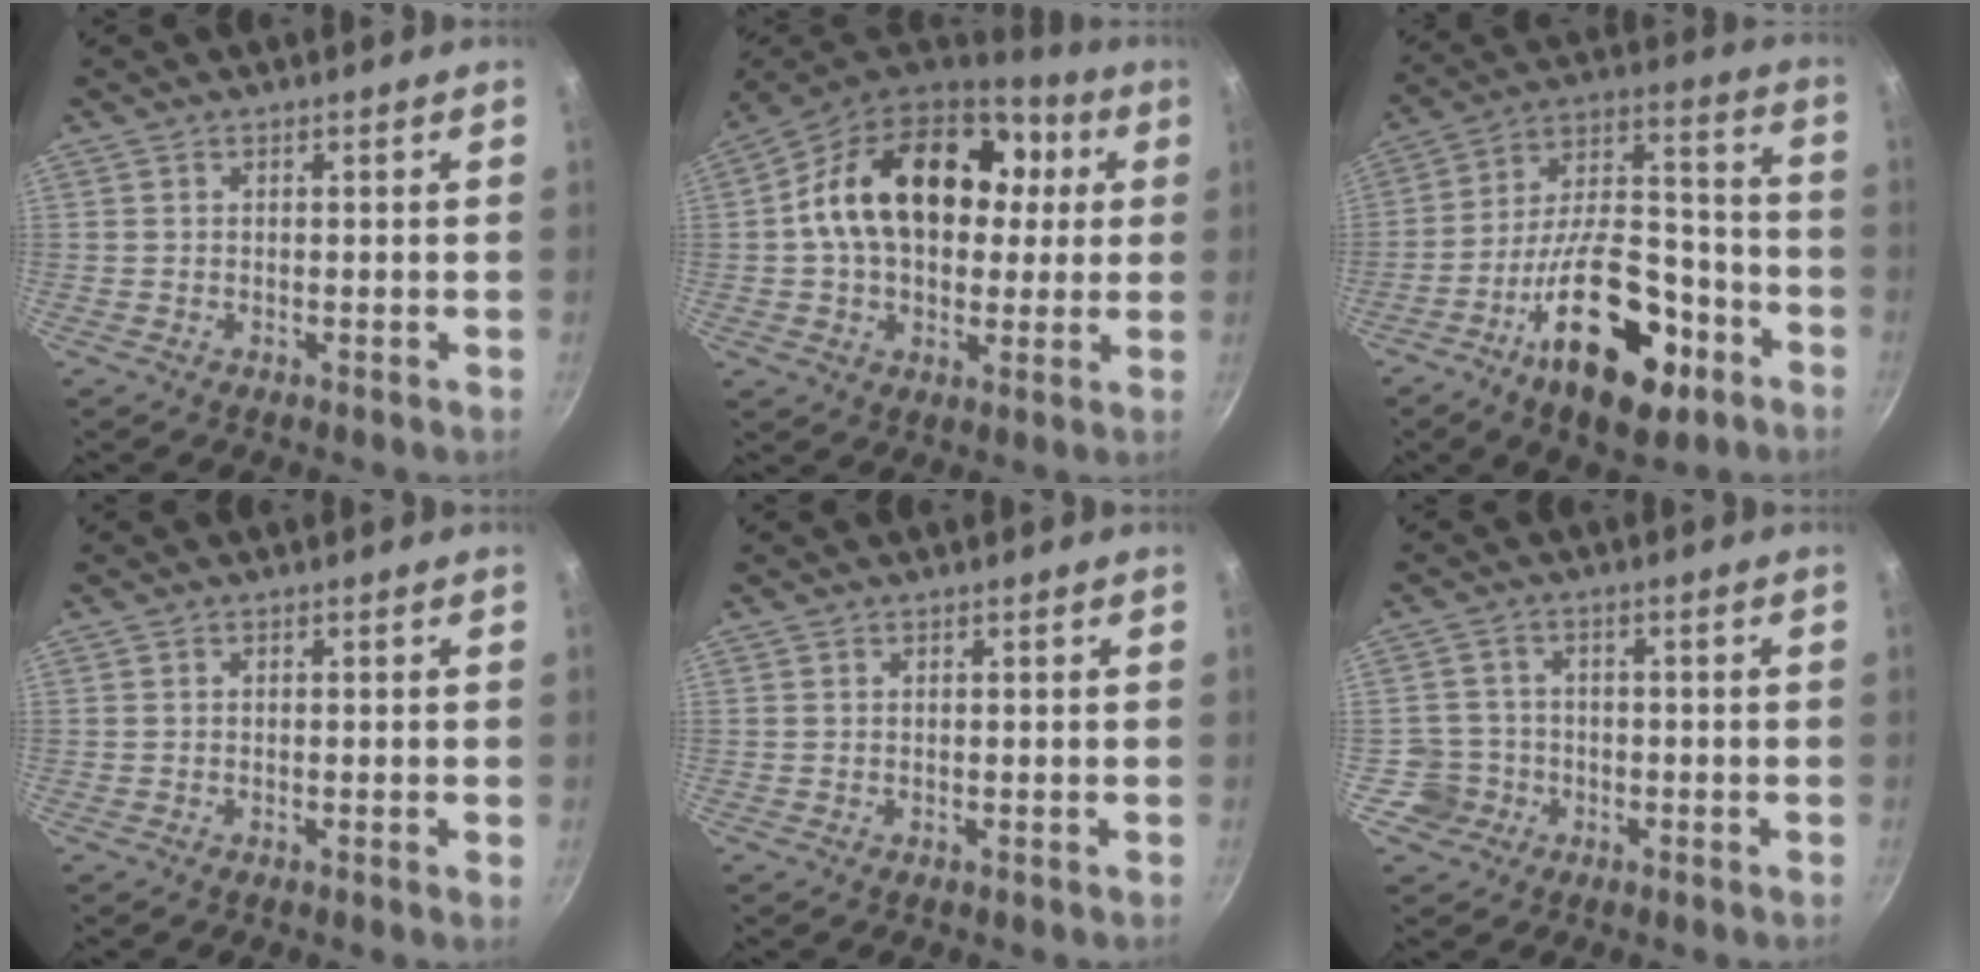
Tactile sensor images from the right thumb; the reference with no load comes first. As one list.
[{"total": 23.8, "force": [4.4, 16.3, 16.8], "torque": [-0.258, 0.027, 0.063]}, {"total": 22.9, "force": [-10.9, 10.8, 17.0], "torque": [-0.236, 0.072, -0.175]}, {"total": 0.8, "force": [-0.2, -0.2, 0.7], "torque": [-0.013, -0.004, -0.004]}, {"total": 0.0}, {"total": 4.9, "force": [-1.7, 4.6, 0.0], "torque": [0.028, 0.028, -0.032]}]